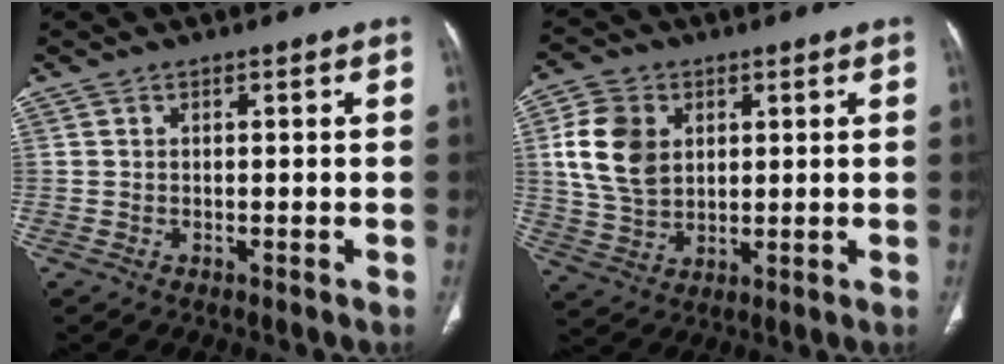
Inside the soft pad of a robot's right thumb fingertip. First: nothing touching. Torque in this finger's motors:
{"motor_torque": [0.23, 0.23, 1.25, -0.03, 0.10]}